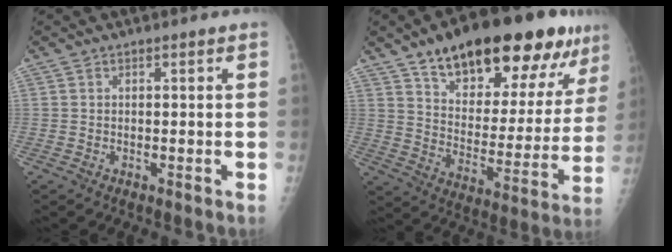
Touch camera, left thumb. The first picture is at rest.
{"total": 26.7, "force": [16.8, 10.6, 17.8], "torque": [-0.222, -0.040, 0.256]}